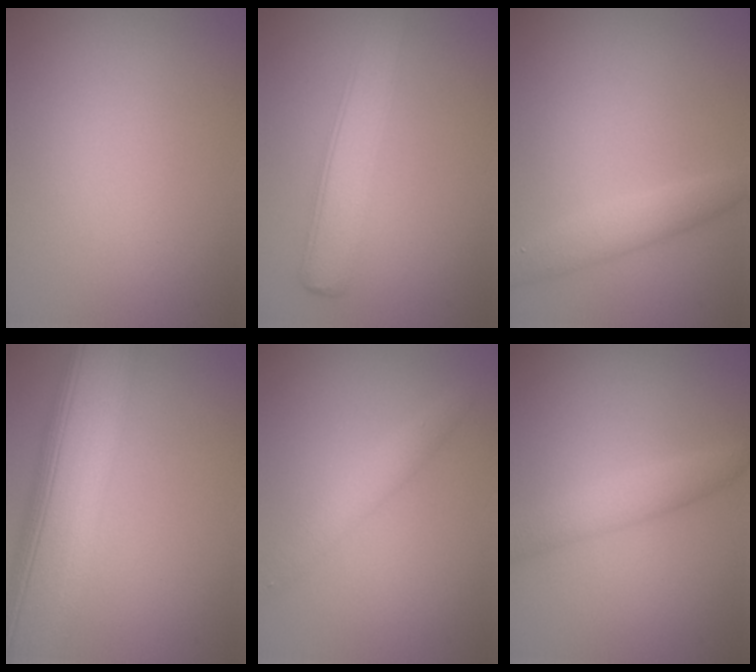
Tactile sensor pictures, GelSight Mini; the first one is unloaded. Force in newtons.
{"total": 4.2, "press": 4.2, "slide": 0.1}
{"total": 2.3, "press": 2.3, "slide": 0.0}
{"total": 12.5, "press": 12.5, "slide": 0.8}
{"total": 2.3, "press": 2.3, "slide": 0.1}
{"total": 2.8, "press": 2.8, "slide": 0.2}